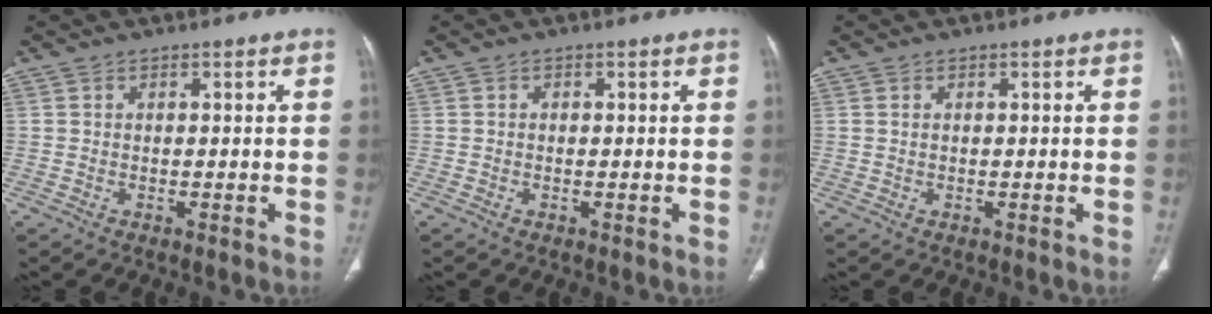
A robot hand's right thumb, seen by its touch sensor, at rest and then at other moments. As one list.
[{"total": 0.0}, {"total": 0.5, "force": [0.2, 0.3, 0.4], "torque": [-0.011, 0.003, 0.005]}]